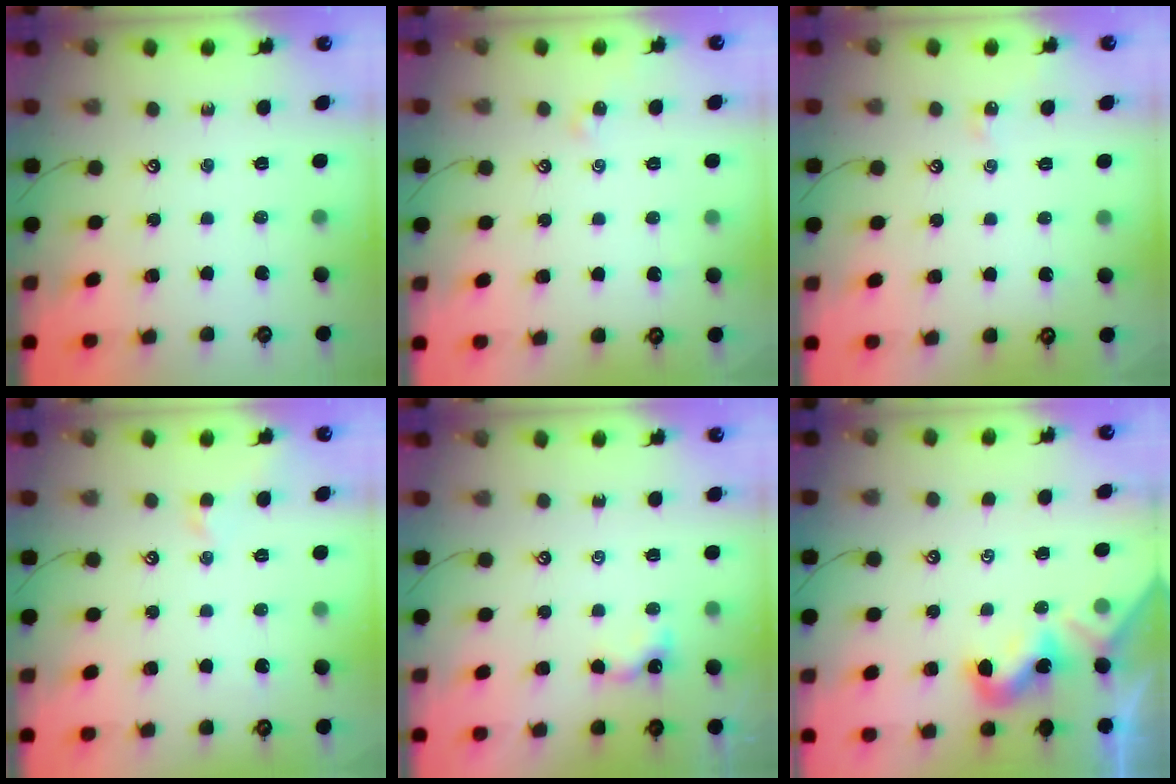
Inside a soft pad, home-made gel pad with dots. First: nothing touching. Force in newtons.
{"total": 0.0}
{"total": 0.6, "press": 0.5, "slide": 0.4}
{"total": 0.8, "press": 0.5, "slide": 0.7}
{"total": 1.4, "press": 1.4, "slide": 0.3}
{"total": 1.8, "press": 1.8, "slide": 0.5}